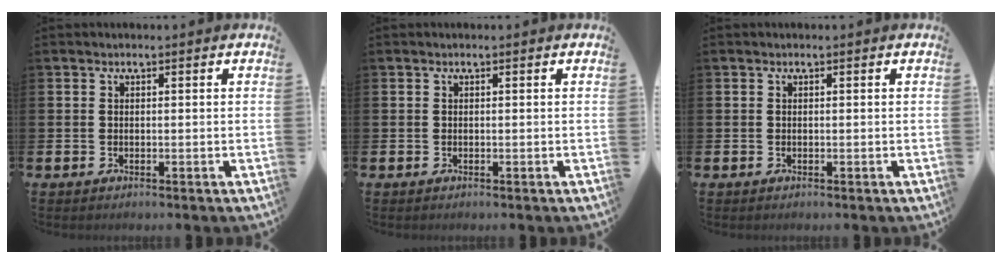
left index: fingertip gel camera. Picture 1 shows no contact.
{"total": 0.0}
{"total": 0.0}